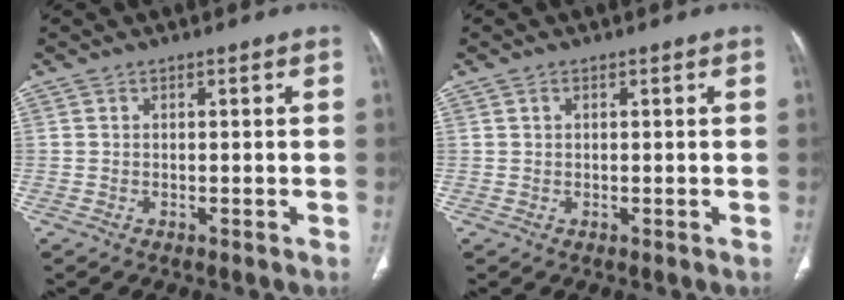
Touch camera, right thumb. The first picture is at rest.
{"total": 0.6, "force": [0.3, 0.4, 0.4], "torque": [-0.006, 0.000, 0.005]}